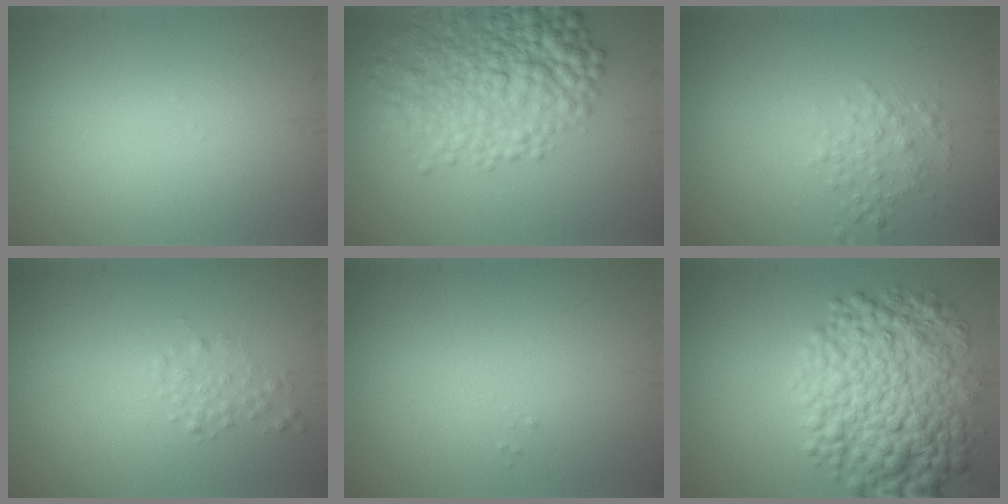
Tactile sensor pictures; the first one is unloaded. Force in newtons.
{"total": 7.1, "press": 7.1, "slide": 0.3}
{"total": 1.9, "press": 1.9, "slide": 0.0}
{"total": 1.2, "press": 1.2, "slide": 0.0}
{"total": 0.0}
{"total": 9.1, "press": 9.1, "slide": 0.0}